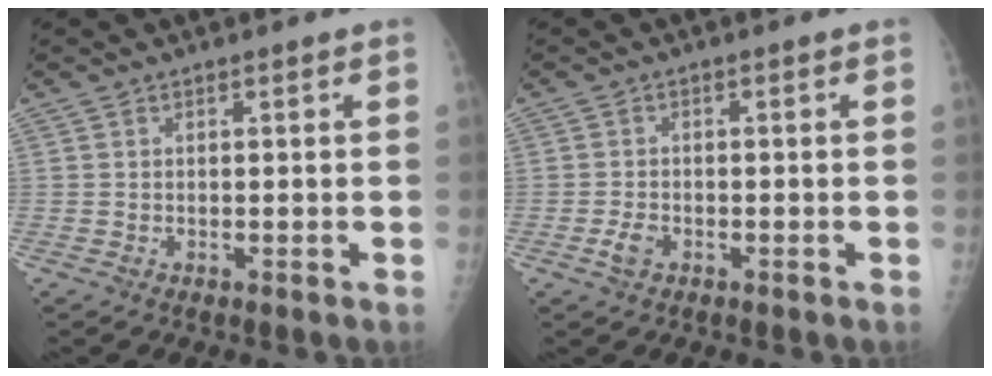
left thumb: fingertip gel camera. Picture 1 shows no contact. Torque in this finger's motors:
{"motor_torque": [-0.41, 0.29, 0.28, 0.24, 0.02]}